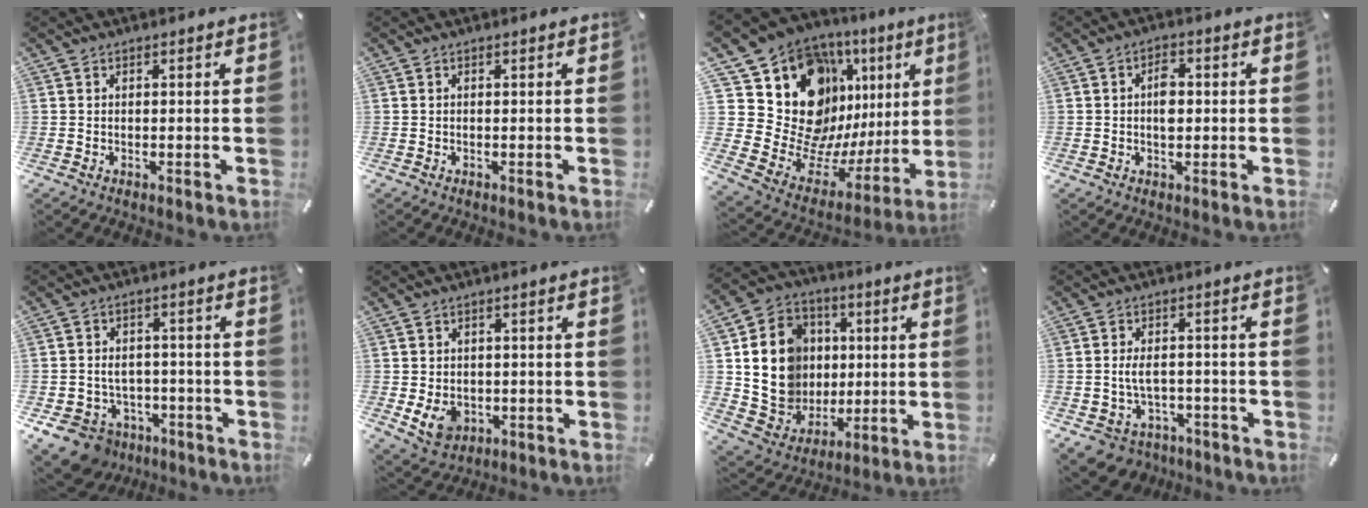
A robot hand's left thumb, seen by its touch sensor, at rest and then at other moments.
{"total": 0.0}
{"total": 20.1, "force": [8.3, 14.1, 11.8], "torque": [-0.161, -0.113, 0.183]}
{"total": 4.4, "force": [0.2, 2.7, 3.5], "torque": [-0.045, -0.002, -0.002]}
{"total": 9.1, "force": [-4.4, 7.3, 3.0], "torque": [-0.081, 0.025, -0.075]}
{"total": 6.1, "force": [-1.0, 5.1, 3.2], "torque": [-0.066, -0.002, -0.019]}
{"total": 17.0, "force": [2.1, 15.3, 7.2], "torque": [-0.142, -0.001, 0.053]}
{"total": 7.0, "force": [-1.8, 5.5, 3.9], "torque": [-0.098, 0.013, -0.032]}